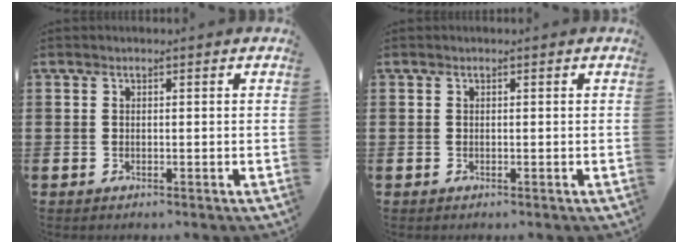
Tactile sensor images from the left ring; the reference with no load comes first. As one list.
[{"total": 0.0}]